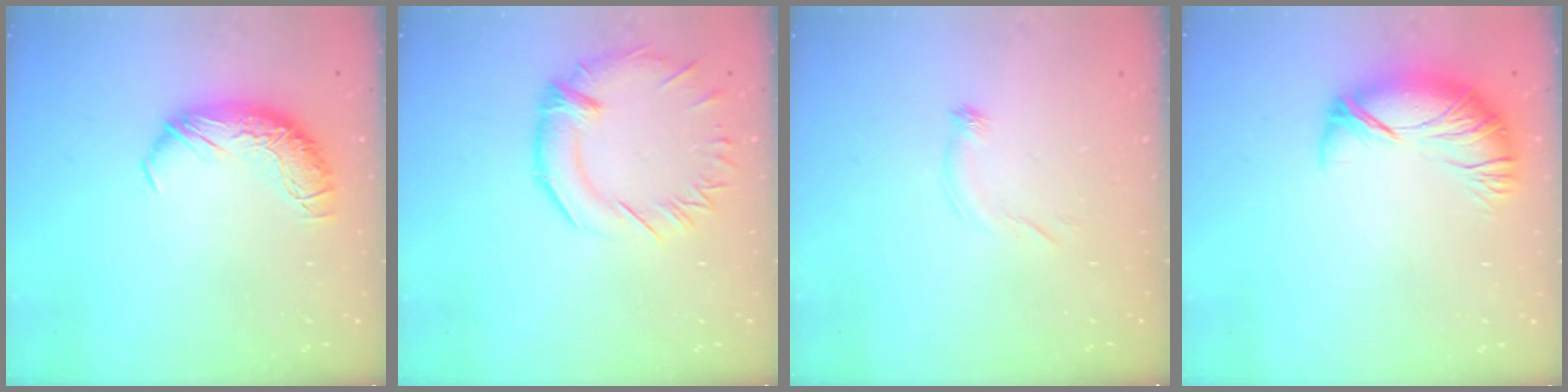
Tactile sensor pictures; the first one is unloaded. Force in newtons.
{"total": 2.1, "press": 1.6, "slide": 1.4}
{"total": 7.1, "press": 7.1, "slide": 0.8}
{"total": 2.6, "press": 1.8, "slide": 1.9}